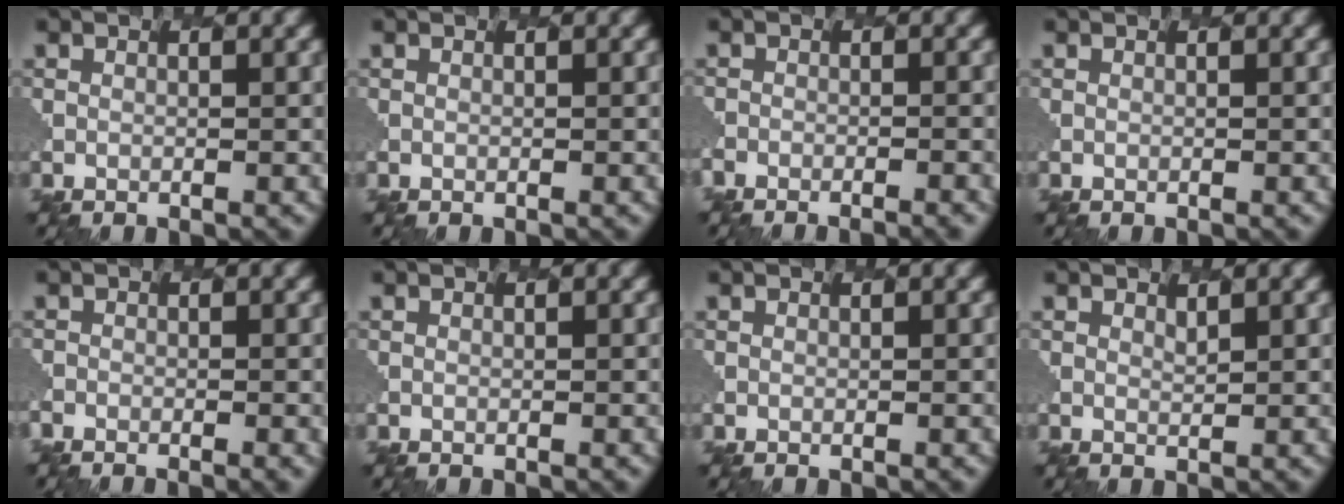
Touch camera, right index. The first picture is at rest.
{"total": 0.0}
{"total": 4.2, "force": [-3.9, 1.0, 1.5], "torque": [-0.008, 0.010, -0.044]}
{"total": 0.0}
{"total": 2.9, "force": [-2.4, 0.8, 1.4], "torque": [-0.015, 0.015, -0.035]}
{"total": 0.0}
{"total": 0.0}
{"total": 0.8, "force": [0.6, -0.2, -0.4], "torque": [-0.006, 0.001, 0.011]}